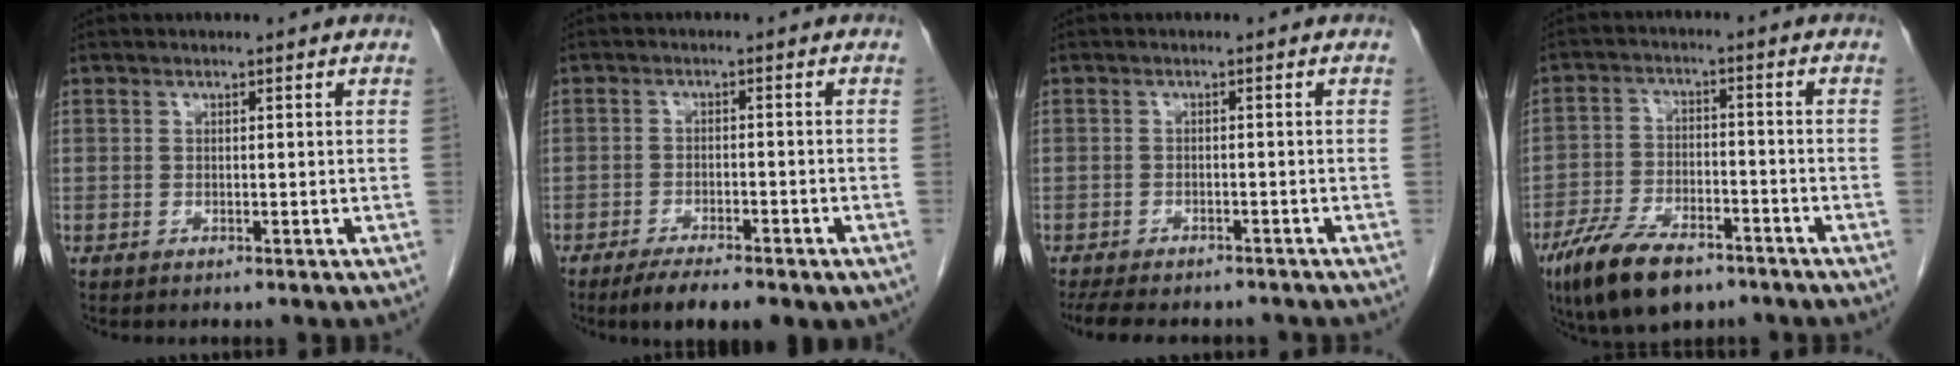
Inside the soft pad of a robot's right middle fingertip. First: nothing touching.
{"total": 7.7, "force": [-5.3, 2.3, 5.2], "torque": [-0.073, -0.012, -0.075]}
{"total": 11.0, "force": [-9.4, 3.6, 4.4], "torque": [-0.085, -0.005, -0.123]}
{"total": 11.6, "force": [-7.9, 4.6, 7.1], "torque": [-0.136, -0.012, -0.138]}